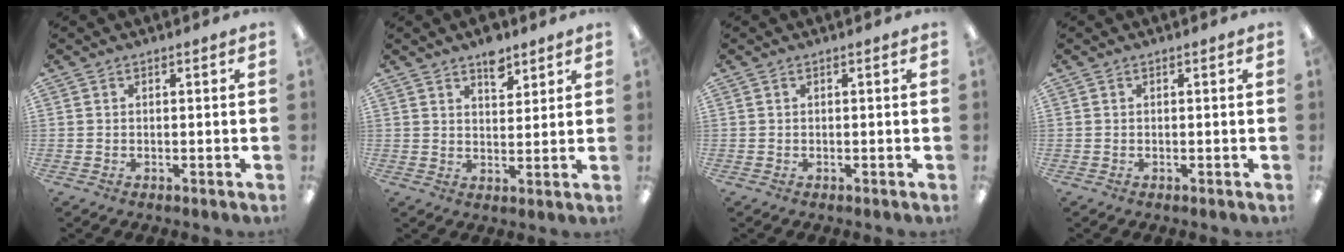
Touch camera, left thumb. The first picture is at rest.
{"total": 6.3, "force": [4.6, 3.3, 2.9], "torque": [-0.020, -0.026, 0.075]}
{"total": 0.0}
{"total": 0.0}